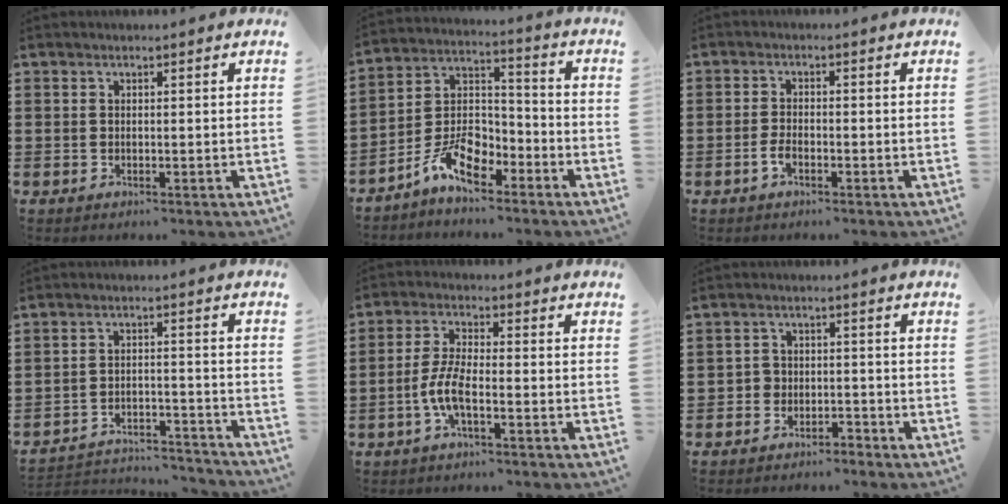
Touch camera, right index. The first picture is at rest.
{"total": 9.1, "force": [-5.9, 4.6, 5.3], "torque": [-0.117, 0.011, -0.115]}
{"total": 2.1, "force": [-1.1, 0.9, 1.5], "torque": [-0.037, -0.001, -0.022]}
{"total": 3.8, "force": [-3.7, 0.4, 1.0], "torque": [-0.021, 0.002, -0.077]}
{"total": 5.9, "force": [-2.2, 1.7, 5.2], "torque": [-0.129, -0.011, -0.049]}
{"total": 2.7, "force": [-2.3, 1.4, 0.0], "torque": [-0.009, 0.002, -0.050]}